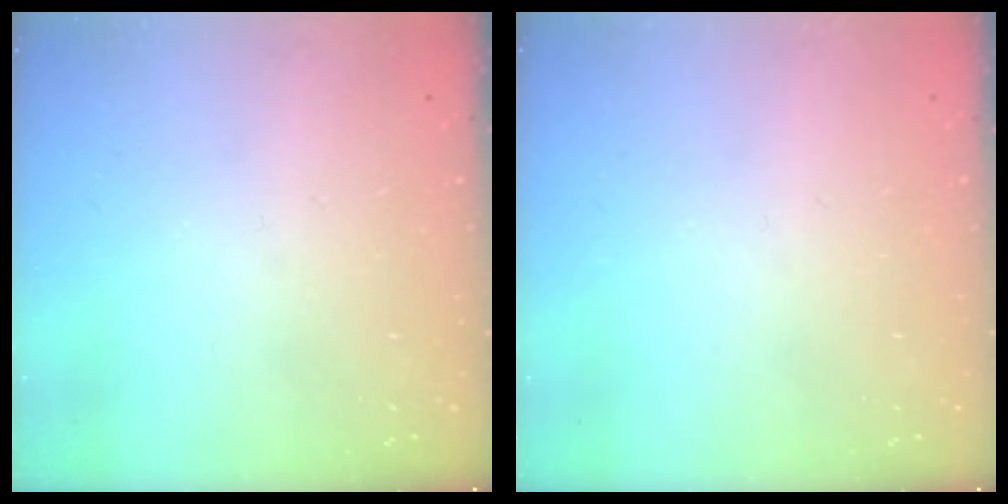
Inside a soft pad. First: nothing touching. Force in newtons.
{"total": 0.0}